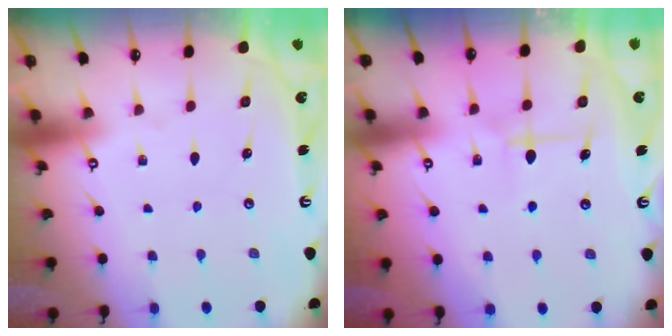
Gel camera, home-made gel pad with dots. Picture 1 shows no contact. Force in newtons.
{"total": 5.9, "press": 5.9, "slide": 0.2}